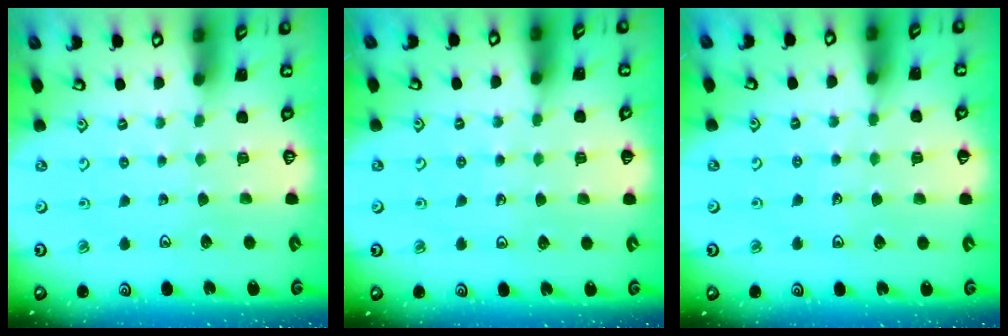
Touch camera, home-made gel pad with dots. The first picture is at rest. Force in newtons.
{"total": 3.7, "press": 3.7, "slide": 0.5}
{"total": 4.5, "press": 4.3, "slide": 1.4}